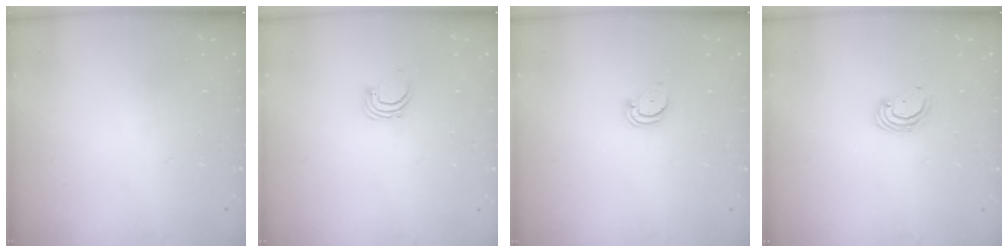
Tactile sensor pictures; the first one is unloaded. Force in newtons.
{"total": 2.5, "press": 2.5, "slide": 0.1}
{"total": 2.1, "press": 2.1, "slide": 0.1}
{"total": 3.3, "press": 3.3, "slide": 0.2}